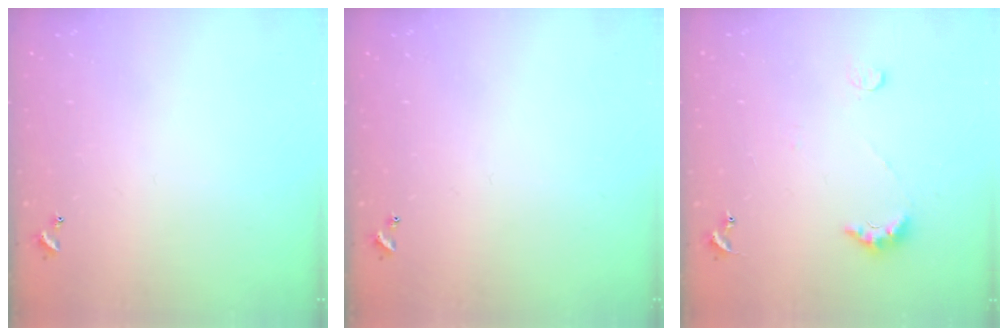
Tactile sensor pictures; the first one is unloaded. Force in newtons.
{"total": 0.0}
{"total": 3.8, "press": 3.8, "slide": 0.7}